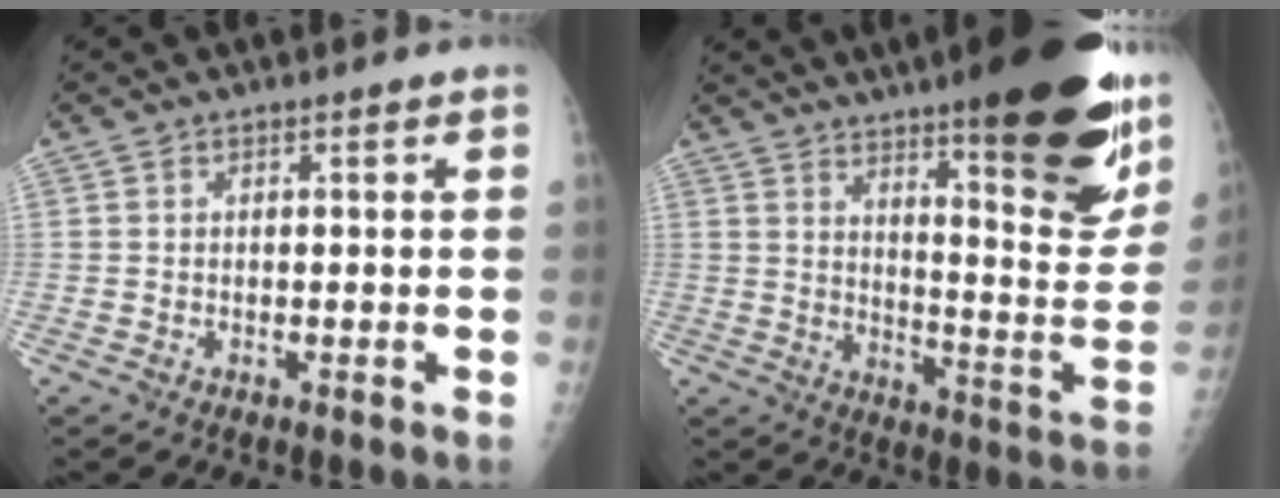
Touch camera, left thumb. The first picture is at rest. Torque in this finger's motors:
{"motor_torque": [3.66, 1.35, 1.57, -1.20, 0.40]}